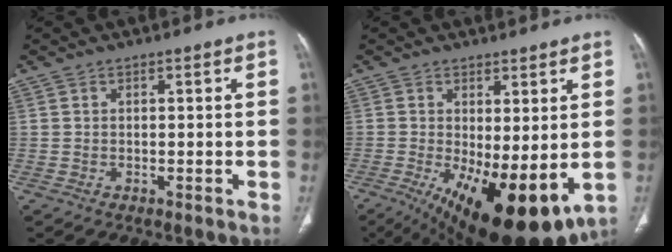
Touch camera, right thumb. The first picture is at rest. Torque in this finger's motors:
{"motor_torque": [1.27, 2.79, 0.83, 0.50, 0.20]}